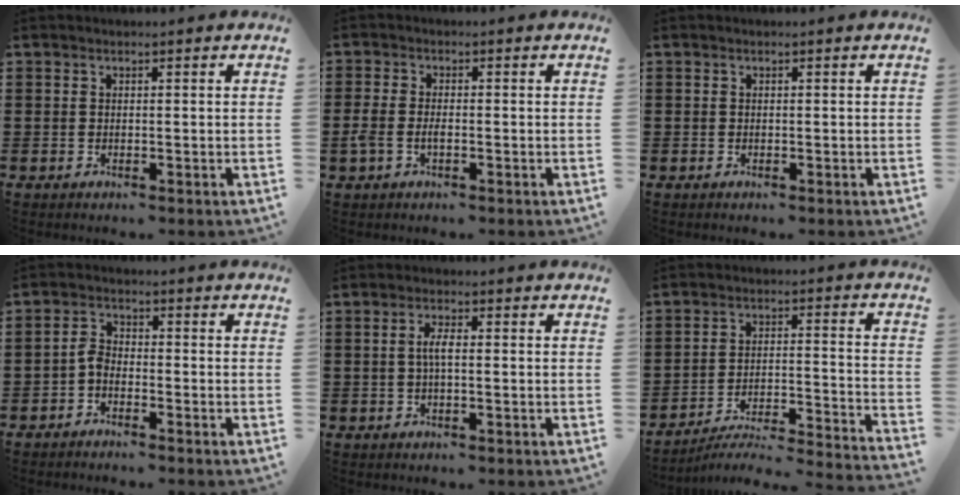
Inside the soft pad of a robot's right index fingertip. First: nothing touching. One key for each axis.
{"total": 2.5, "fx": -0.9, "fy": 1.2, "fz": 2.0, "tx": -0.051, "ty": -0.003, "tz": -0.020}
{"total": 0.0}
{"total": 2.7, "fx": -1.6, "fy": 1.4, "fz": 1.6, "tx": -0.048, "ty": 0.005, "tz": -0.037}
{"total": 2.8, "fx": -0.2, "fy": 0.7, "fz": 2.7, "tx": -0.057, "ty": -0.001, "tz": -0.008}
{"total": 3.5, "fx": -3.2, "fy": -0.1, "fz": 1.4, "tx": -0.035, "ty": -0.023, "tz": -0.071}